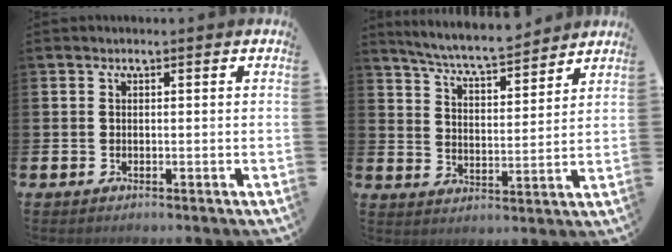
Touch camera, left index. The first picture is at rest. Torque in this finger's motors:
{"motor_torque": [1.07, -1.07, 0.34, 0.15]}